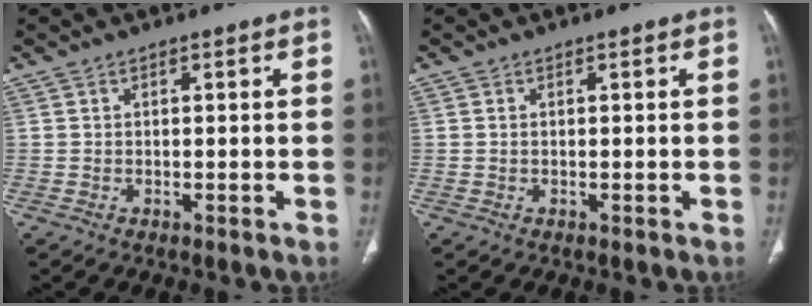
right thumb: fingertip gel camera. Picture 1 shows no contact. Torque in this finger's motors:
{"motor_torque": [-0.59, -0.20, -0.03, 0.47, 0.04]}